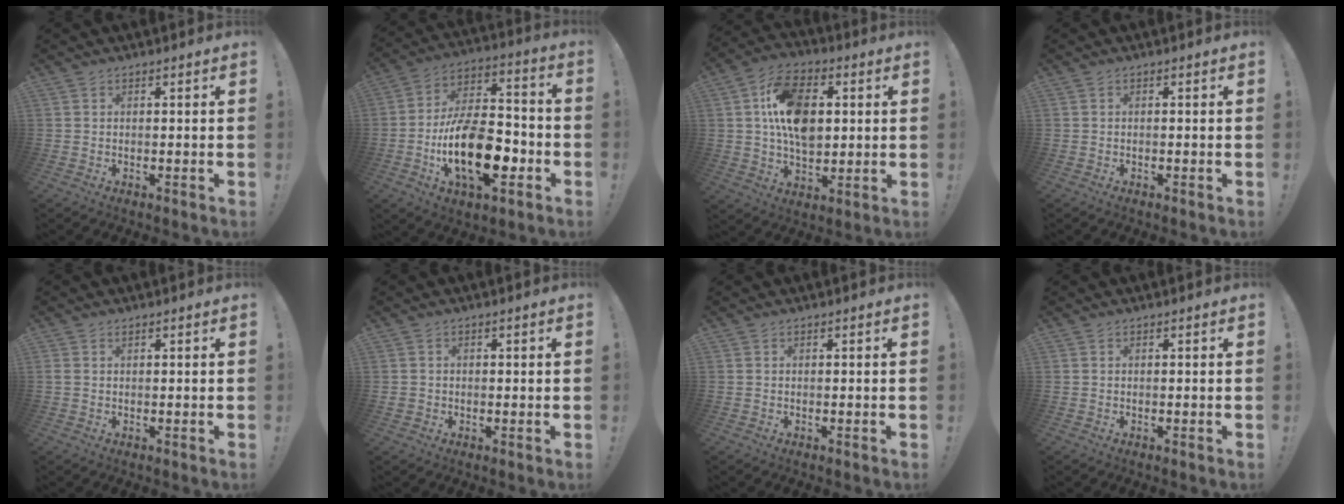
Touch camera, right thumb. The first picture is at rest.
{"total": 21.6, "force": [-7.1, 11.2, 17.0], "torque": [-0.314, 0.036, -0.110]}
{"total": 16.8, "force": [2.5, 11.1, 12.3], "torque": [-0.203, 0.012, 0.045]}
{"total": 0.0}
{"total": 0.9, "force": [0.5, 0.3, 0.6], "torque": [-0.013, 0.002, 0.010]}
{"total": 1.6, "force": [0.3, 1.5, 0.4], "torque": [-0.003, 0.001, 0.005]}
{"total": 0.0}
{"total": 0.0}